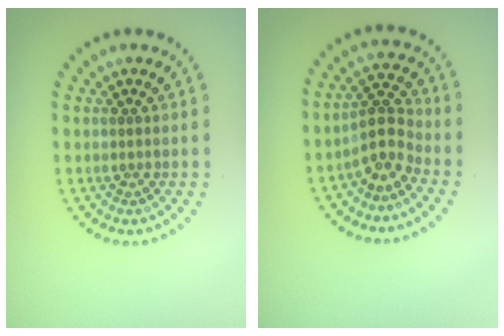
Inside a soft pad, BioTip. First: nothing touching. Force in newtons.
{"total": 3.0, "press": 2.4, "slide": 1.8}